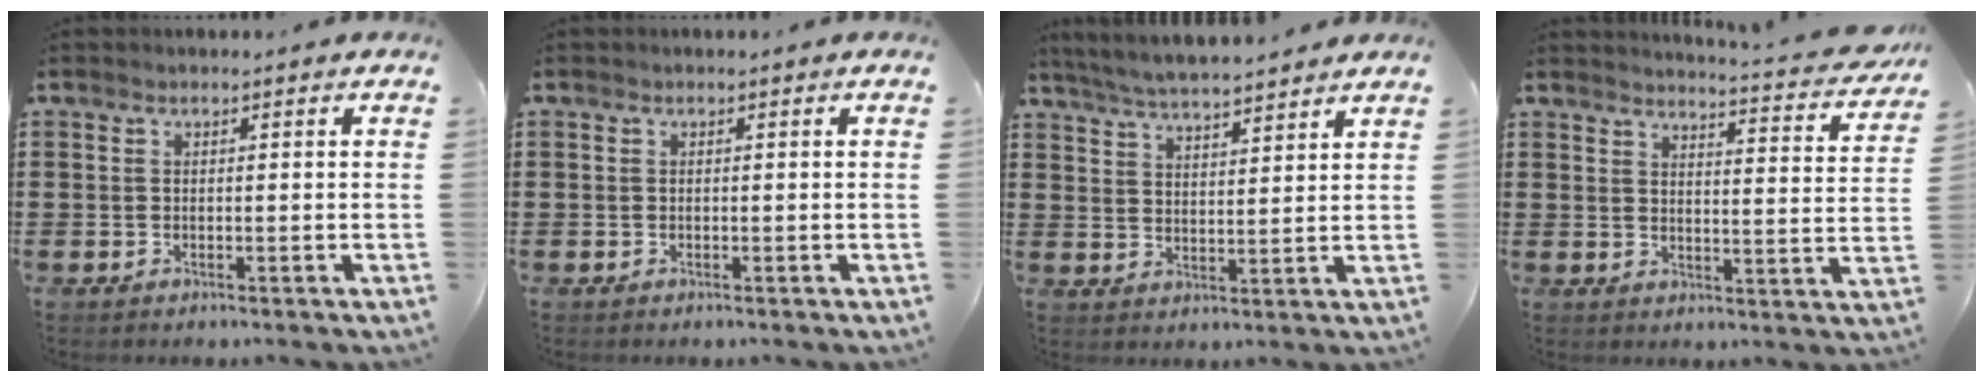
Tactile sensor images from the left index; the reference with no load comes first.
{"total": 0.0}
{"total": 5.1, "force": [5.0, -0.2, 1.0], "torque": [-0.039, -0.024, 0.090]}
{"total": 4.0, "force": [3.8, -0.5, 1.2], "torque": [-0.025, -0.036, 0.059]}